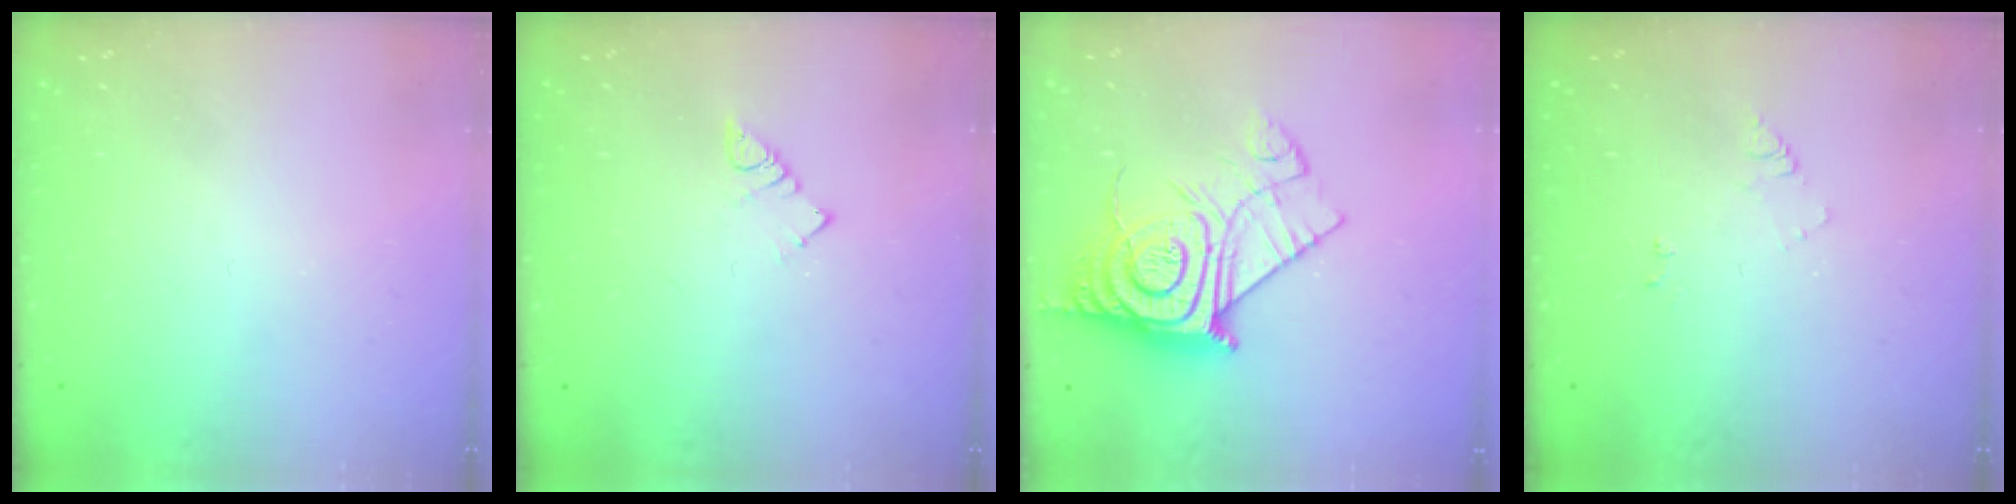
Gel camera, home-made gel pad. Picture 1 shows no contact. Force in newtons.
{"total": 2.9, "press": 2.9, "slide": 0.5}
{"total": 16.1, "press": 16.1, "slide": 1.1}
{"total": 6.0, "press": 6.0, "slide": 0.7}